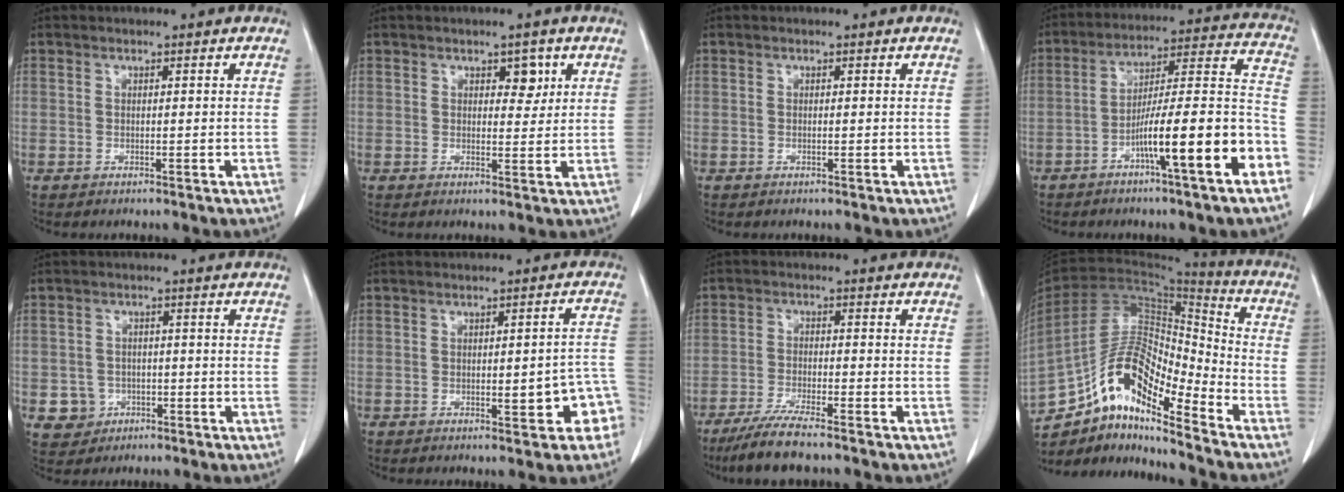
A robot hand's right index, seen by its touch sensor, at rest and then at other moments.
{"total": 2.9, "force": [1.3, 1.6, 1.9], "torque": [-0.017, -0.001, 0.018]}
{"total": 0.0}
{"total": 16.2, "force": [-7.3, 0.4, 14.4], "torque": [-0.219, 0.014, -0.115]}
{"total": 4.4, "force": [-1.4, 4.2, 0.4], "torque": [0.001, 0.011, -0.016]}
{"total": 6.3, "force": [-2.3, 1.6, 5.6], "torque": [-0.061, 0.023, -0.023]}
{"total": 7.5, "force": [-5.9, 0.3, 4.5], "torque": [-0.082, -0.021, -0.105]}
{"total": 15.4, "force": [-10.8, 3.8, 10.3], "torque": [-0.185, 0.039, -0.189]}